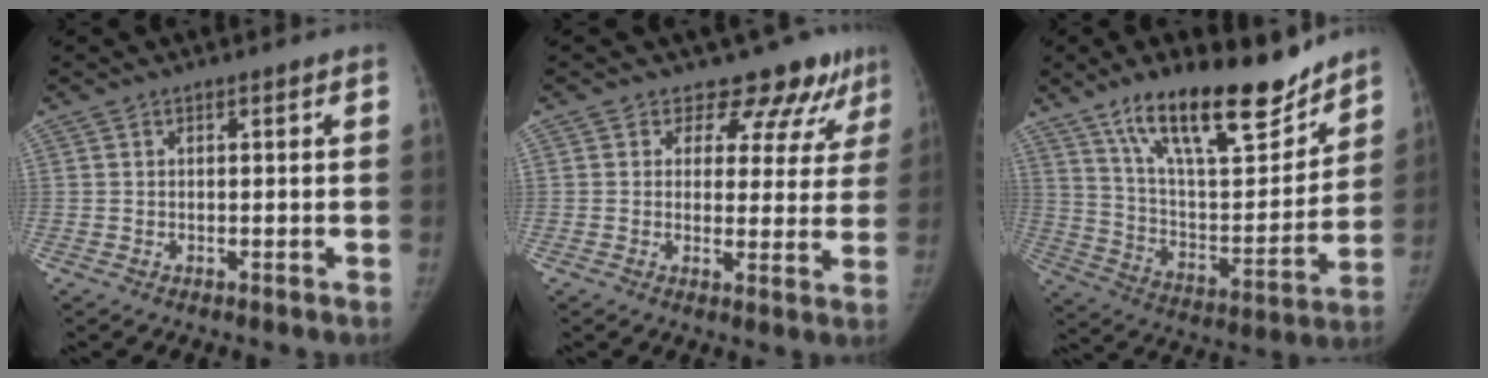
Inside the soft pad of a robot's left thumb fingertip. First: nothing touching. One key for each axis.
{"total": 9.6, "fx": 7.6, "fy": 5.5, "fz": 2.2, "tx": 0.025, "ty": -0.036, "tz": 0.071}
{"total": 23.0, "fx": 16.6, "fy": 7.6, "fz": 14.1, "tx": -0.183, "ty": -0.082, "tz": 0.279}